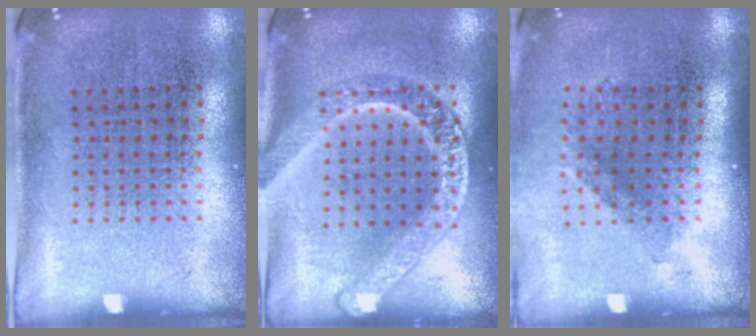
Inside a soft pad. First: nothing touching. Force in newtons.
{"total": 3.1, "press": 3.1, "slide": 0.4}
{"total": 1.2, "press": 0.9, "slide": 0.8}